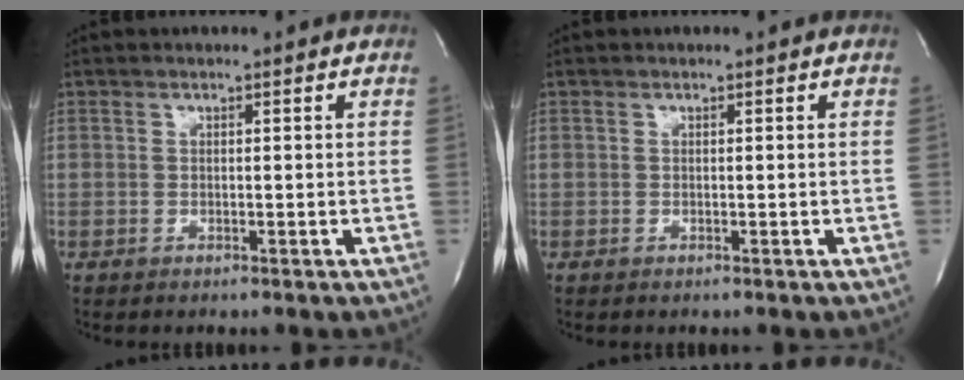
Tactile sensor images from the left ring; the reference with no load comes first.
{"total": 0.0}